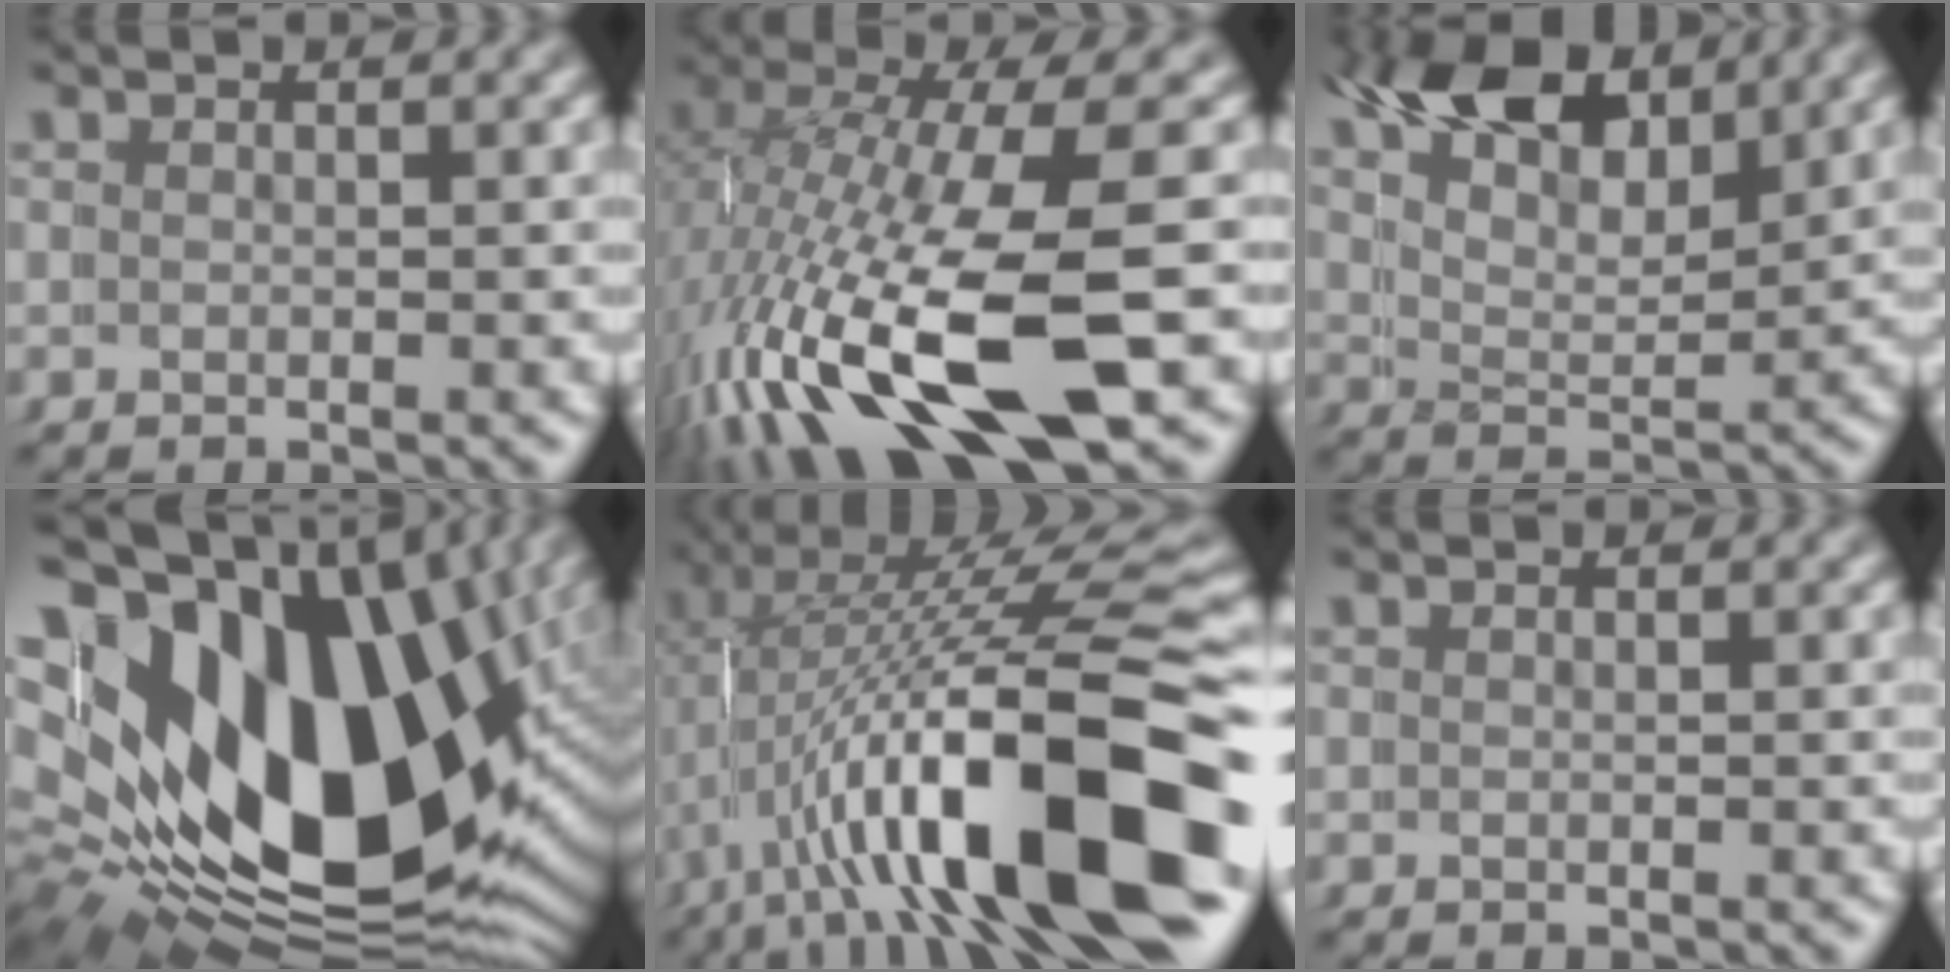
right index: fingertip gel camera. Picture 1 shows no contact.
{"total": 10.9, "force": [-3.1, 4.0, 9.6], "torque": [-0.208, -0.036, -0.031]}
{"total": 9.6, "force": [6.7, 4.9, 4.8], "torque": [-0.109, -0.001, 0.102]}
{"total": 24.9, "force": [0.4, 16.4, 18.7], "torque": [-0.331, -0.038, 0.016]}
{"total": 15.7, "force": [-3.0, 5.2, 14.5], "torque": [-0.221, 0.004, -0.035]}
{"total": 0.0}